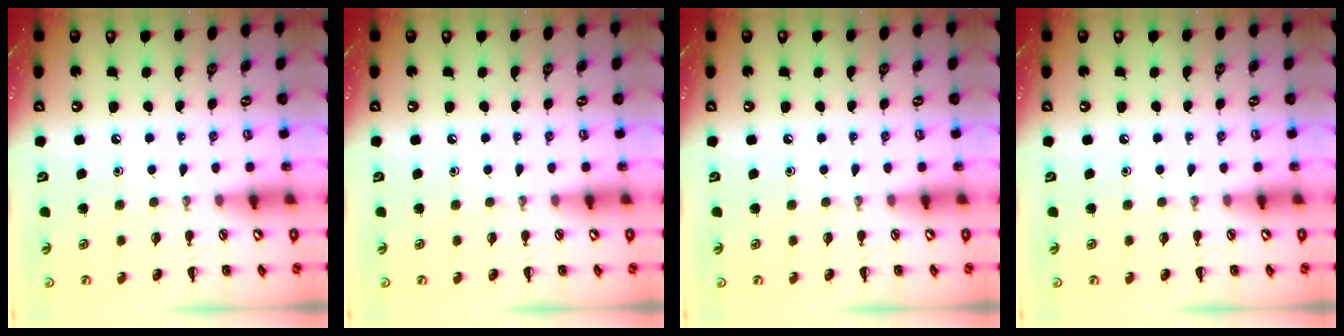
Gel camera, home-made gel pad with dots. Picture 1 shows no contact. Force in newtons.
{"total": 0.0}
{"total": 0.0}
{"total": 0.0}